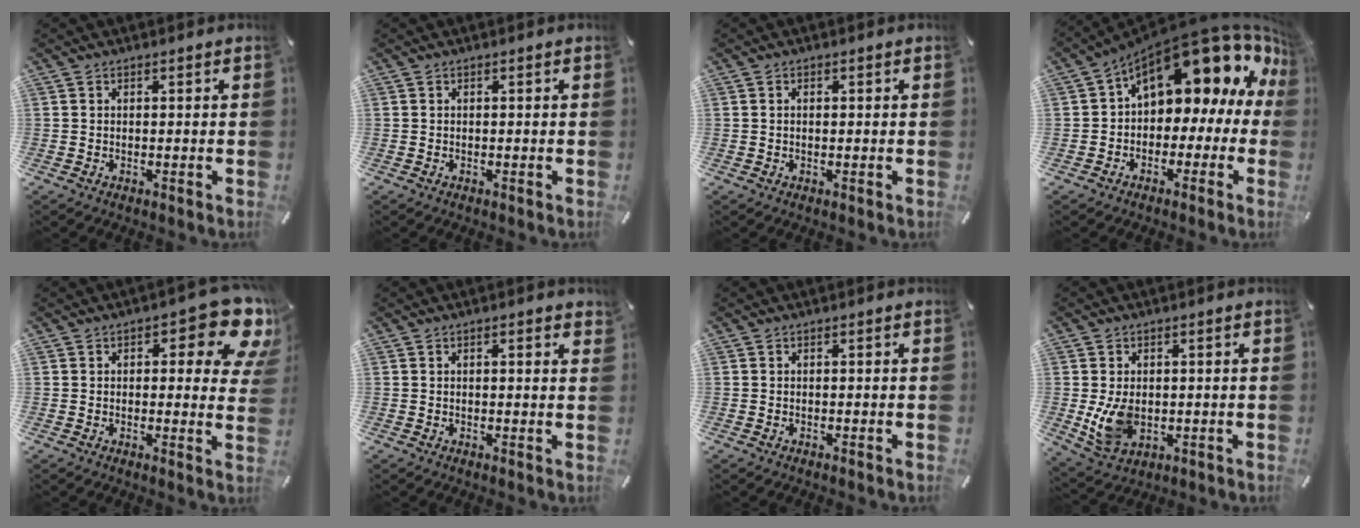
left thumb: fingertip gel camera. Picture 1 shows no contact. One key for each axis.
{"total": 0.0}
{"total": 0.8, "fx": 0.0, "fy": 0.4, "fz": 0.6, "tx": -0.014, "ty": 0.001, "tz": -0.001}
{"total": 17.3, "fx": 10.6, "fy": 8.6, "fz": 10.6, "tx": -0.152, "ty": -0.083, "tz": 0.176}
{"total": 12.9, "fx": 6.0, "fy": 5.1, "fz": 10.2, "tx": -0.124, "ty": -0.041, "tz": 0.098}
{"total": 1.3, "fx": 0.6, "fy": 0.2, "fz": 1.2, "tx": -0.016, "ty": -0.002, "tz": 0.008}
{"total": 0.0}
{"total": 8.3, "fx": -0.5, "fy": 5.8, "fz": 5.8, "tx": -0.121, "ty": -0.006, "tz": -0.009}